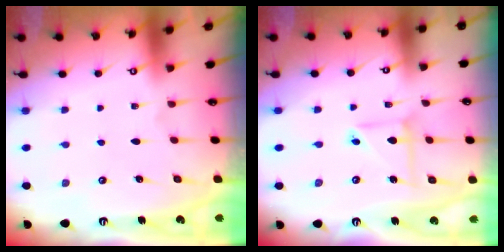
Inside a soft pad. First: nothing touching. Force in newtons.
{"total": 6.2, "press": 6.2, "slide": 0.6}